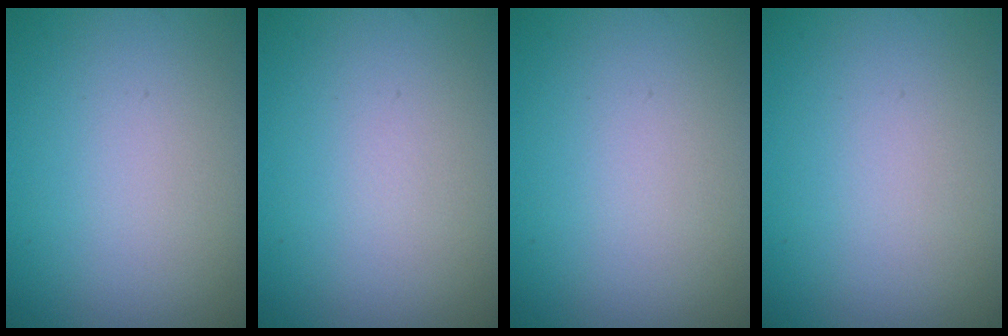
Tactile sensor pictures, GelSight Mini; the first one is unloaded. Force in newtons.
{"total": 0.0}
{"total": 0.0}
{"total": 0.0}